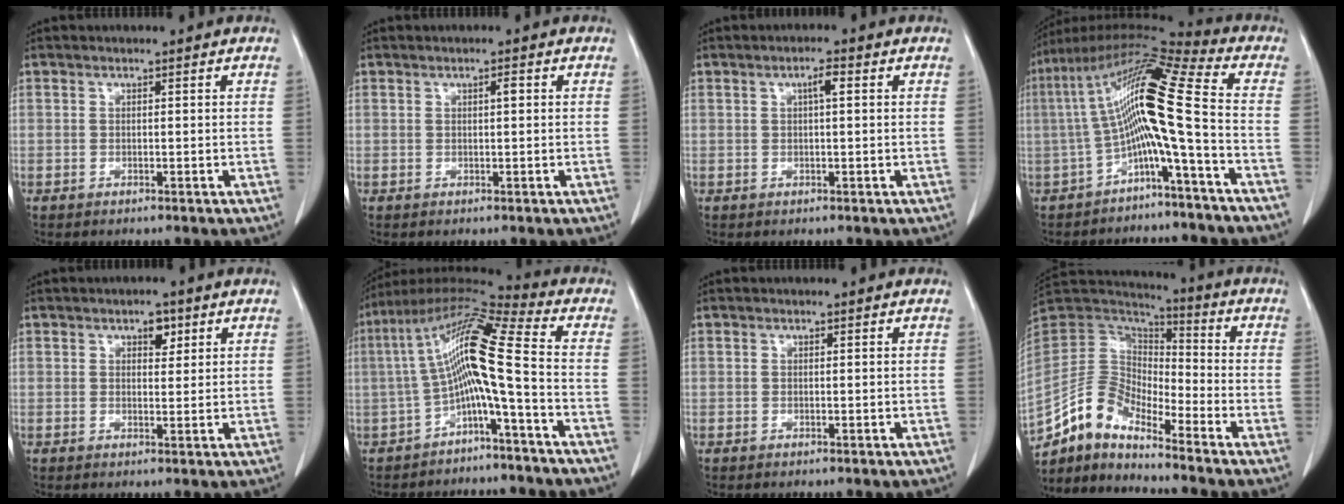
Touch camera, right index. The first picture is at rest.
{"total": 0.9, "force": [0.2, 0.2, 0.9], "torque": [-0.013, 0.003, 0.001]}
{"total": 2.0, "force": [0.5, 0.3, 1.9], "torque": [-0.031, 0.004, 0.006]}
{"total": 13.8, "force": [-2.5, -0.3, 13.6], "torque": [-0.243, 0.039, -0.055]}
{"total": 2.5, "force": [1.3, 1.4, 1.7], "torque": [-0.022, 0.002, 0.018]}
{"total": 12.1, "force": [-2.5, 0.1, 11.9], "torque": [-0.216, 0.040, -0.051]}
{"total": 0.0}
{"total": 9.6, "force": [-8.1, 2.9, 4.2], "torque": [-0.096, 0.036, -0.162]}